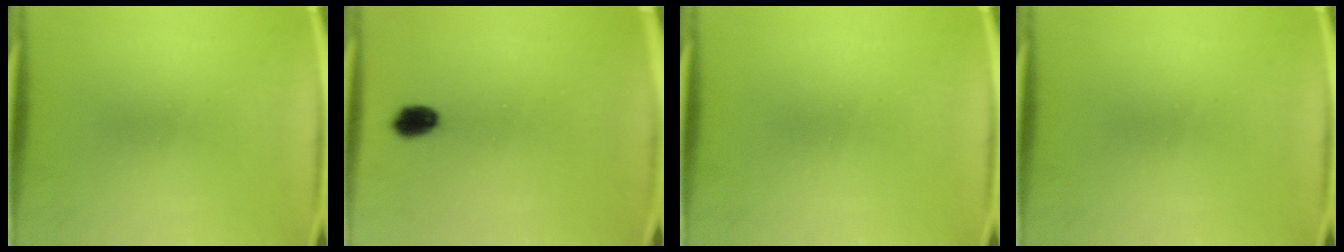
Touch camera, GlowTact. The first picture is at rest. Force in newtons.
{"total": 4.2}
{"total": 0.0}
{"total": 0.0}